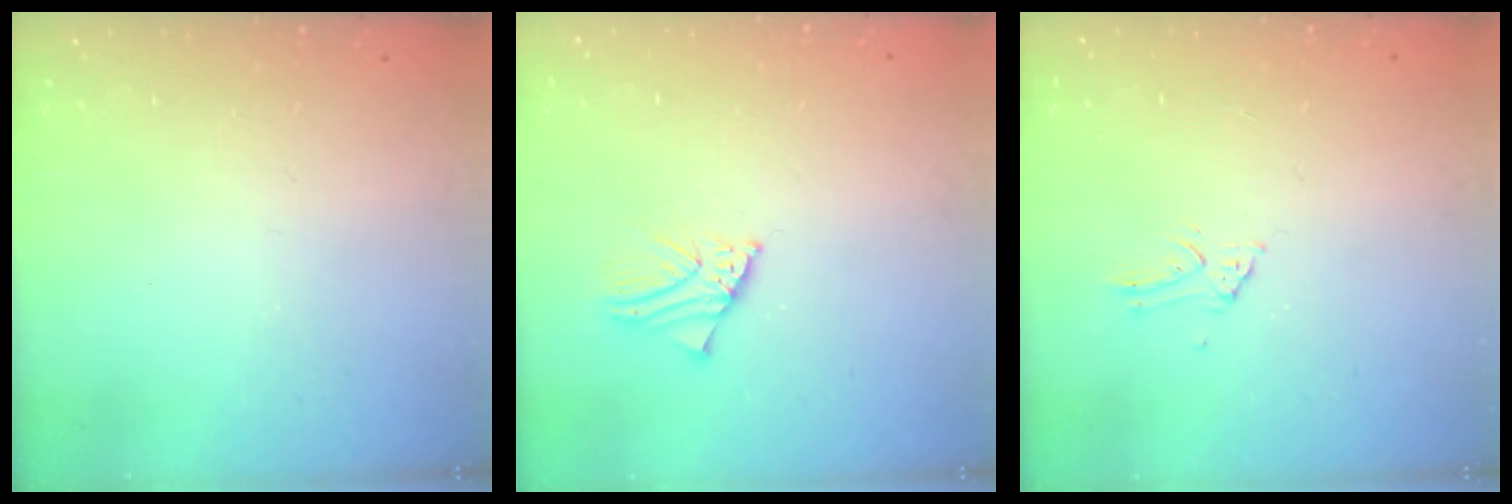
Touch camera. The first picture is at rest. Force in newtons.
{"total": 2.1, "press": 2.0, "slide": 0.3}
{"total": 1.6, "press": 1.5, "slide": 0.1}